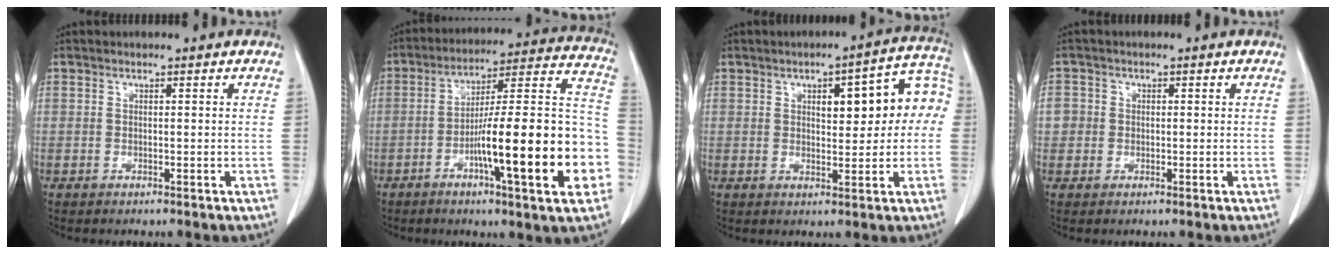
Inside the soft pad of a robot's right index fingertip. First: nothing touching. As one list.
[{"total": 22.2, "force": [-6.7, 2.2, 21.1], "torque": [-0.251, 0.016, -0.097]}, {"total": 10.6, "force": [1.8, 3.8, 9.7], "torque": [-0.122, 0.040, 0.025]}, {"total": 2.6, "force": [0.0, 2.6, 0.4], "torque": [0.006, 0.009, 0.000]}]